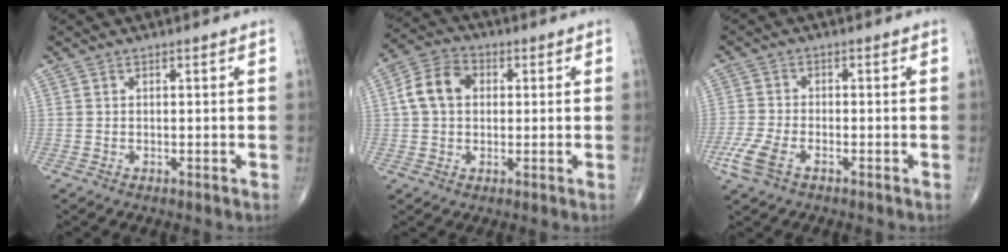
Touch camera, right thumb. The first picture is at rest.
{"total": 8.3, "force": [1.2, 6.2, 5.4], "torque": [-0.092, 0.020, 0.013]}
{"total": 5.6, "force": [-2.9, 2.6, 4.0], "torque": [-0.103, 0.005, -0.060]}